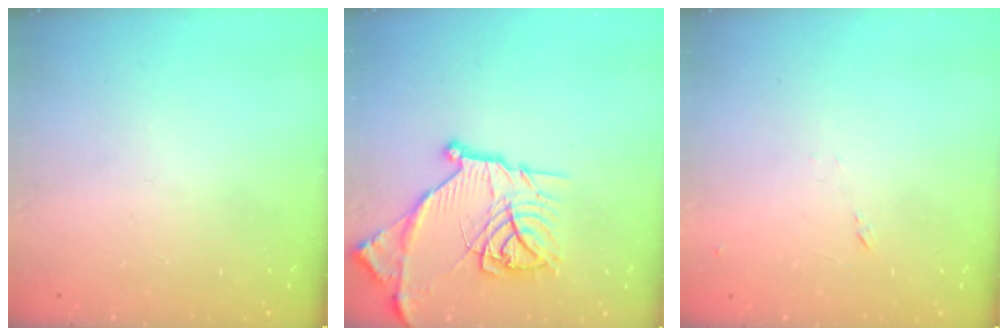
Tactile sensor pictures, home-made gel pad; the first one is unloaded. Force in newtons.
{"total": 20.3, "press": 20.2, "slide": 1.6}
{"total": 7.2, "press": 7.1, "slide": 0.6}